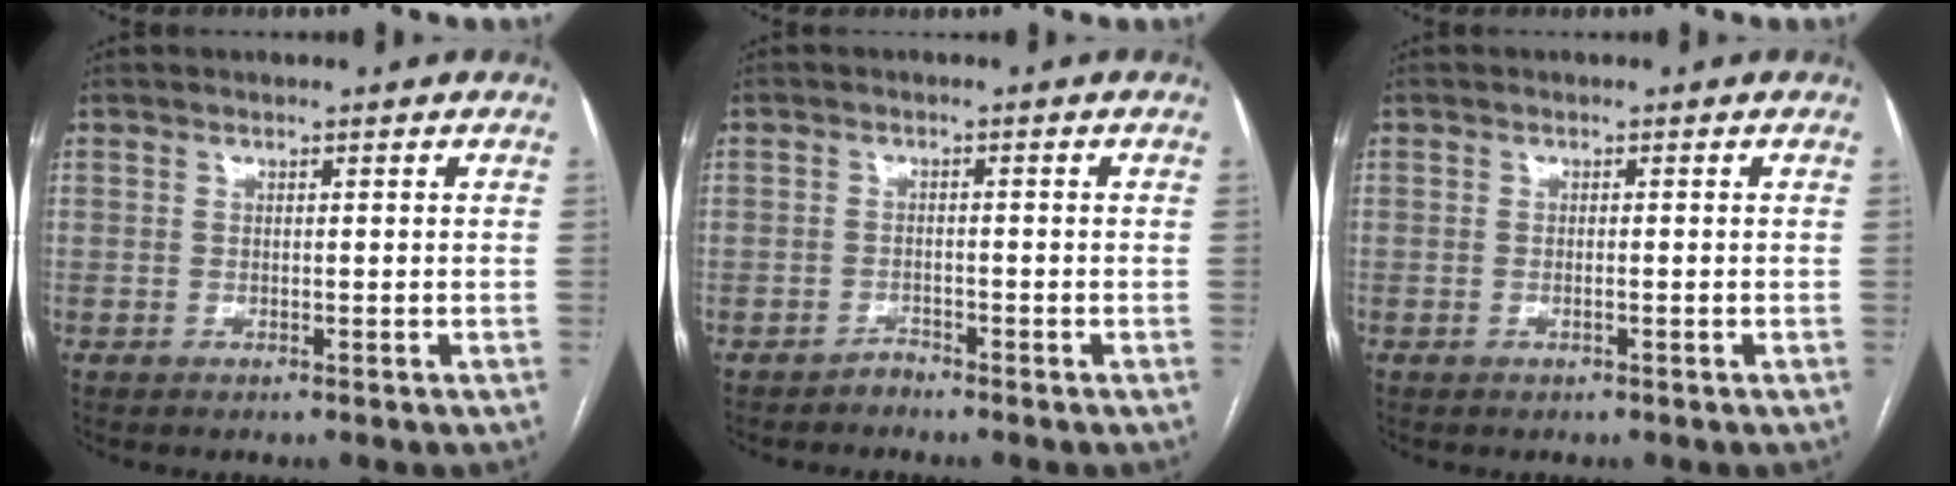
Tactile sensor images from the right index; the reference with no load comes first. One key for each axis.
{"total": 1.3, "fx": -1.2, "fy": 0.3, "fz": -0.3, "tx": 0.014, "ty": -0.002, "tz": -0.023}
{"total": 0.5, "fx": -0.2, "fy": 0.0, "fz": 0.5, "tx": -0.011, "ty": 0.000, "tz": -0.002}